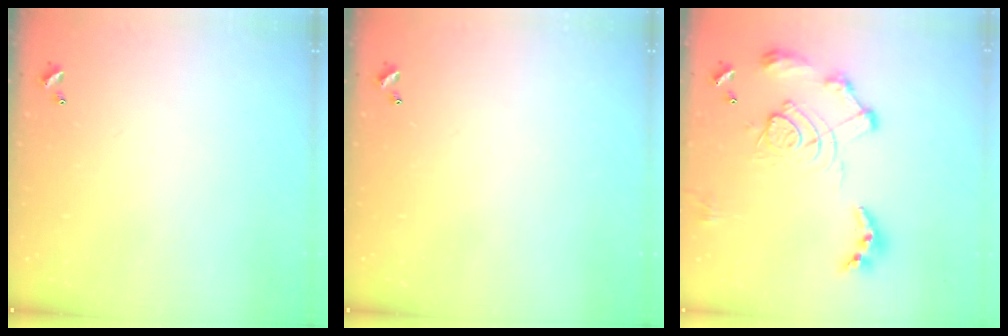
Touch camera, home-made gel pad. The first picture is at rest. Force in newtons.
{"total": 0.0}
{"total": 15.6, "press": 15.5, "slide": 1.6}